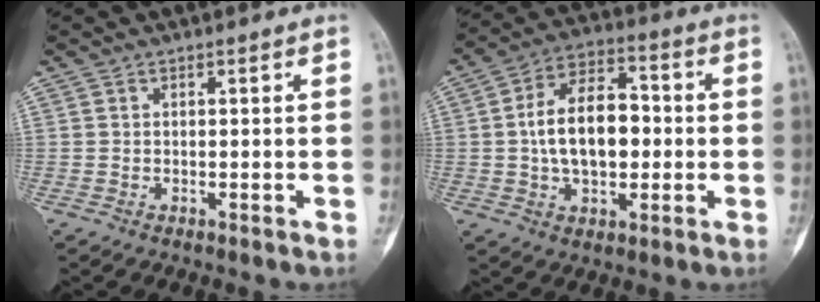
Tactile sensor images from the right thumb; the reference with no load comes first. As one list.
[{"total": 14.1, "force": [-0.1, 8.3, 11.3], "torque": [-0.170, 0.024, -0.006]}]